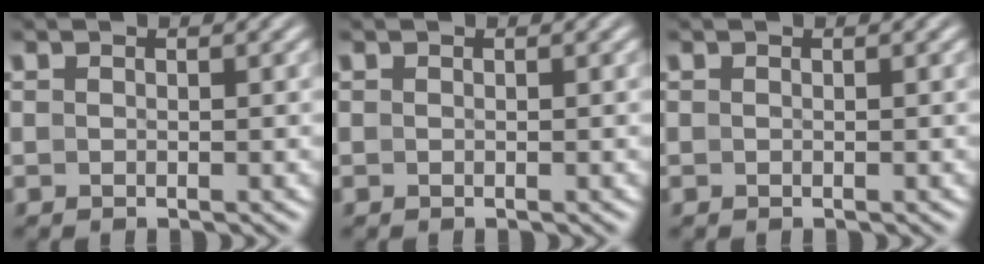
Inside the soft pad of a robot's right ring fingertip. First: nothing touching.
{"total": 0.0}
{"total": 1.4, "force": [-0.3, -1.3, -0.4], "torque": [0.016, -0.011, 0.005]}